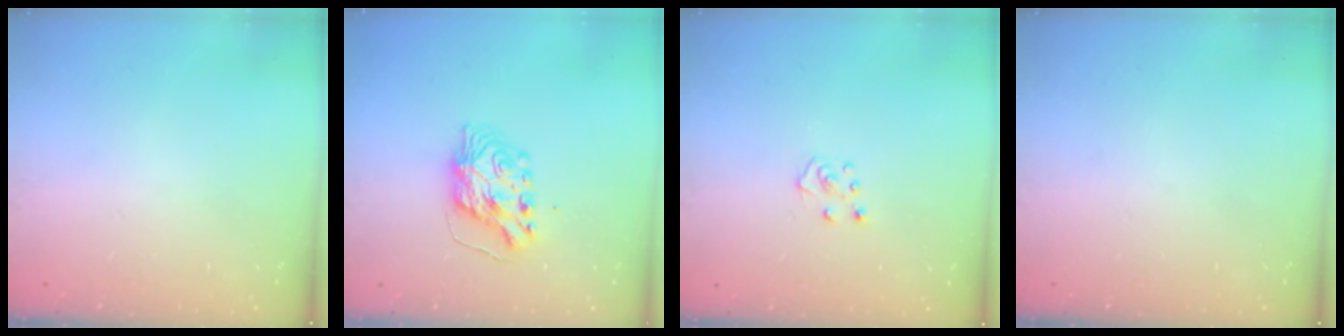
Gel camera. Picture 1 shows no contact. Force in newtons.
{"total": 7.2, "press": 7.2, "slide": 0.8}
{"total": 4.6, "press": 4.6, "slide": 0.5}
{"total": 0.0}